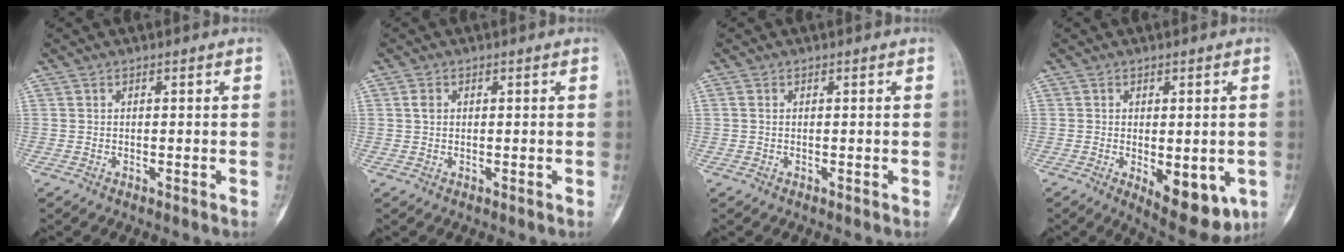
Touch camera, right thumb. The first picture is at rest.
{"total": 1.4, "force": [0.2, 1.1, 0.9], "torque": [-0.011, 0.002, 0.003]}
{"total": 0.5, "force": [0.0, 0.3, 0.4], "torque": [-0.009, -0.001, -0.001]}
{"total": 10.4, "force": [-3.2, 4.8, 8.7], "torque": [-0.098, -0.014, -0.034]}